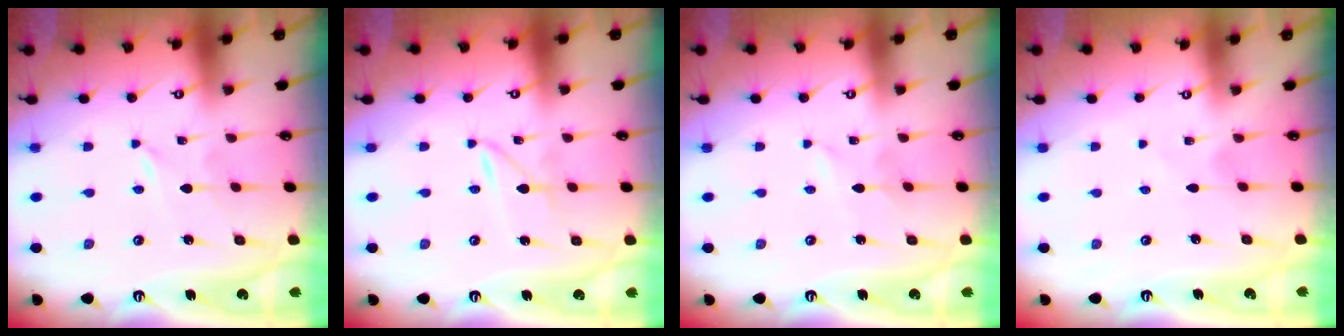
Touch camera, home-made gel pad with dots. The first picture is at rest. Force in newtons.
{"total": 1.6, "press": 1.6, "slide": 0.0}
{"total": 0.9, "press": 0.9, "slide": 0.1}
{"total": 0.9, "press": 0.8, "slide": 0.1}